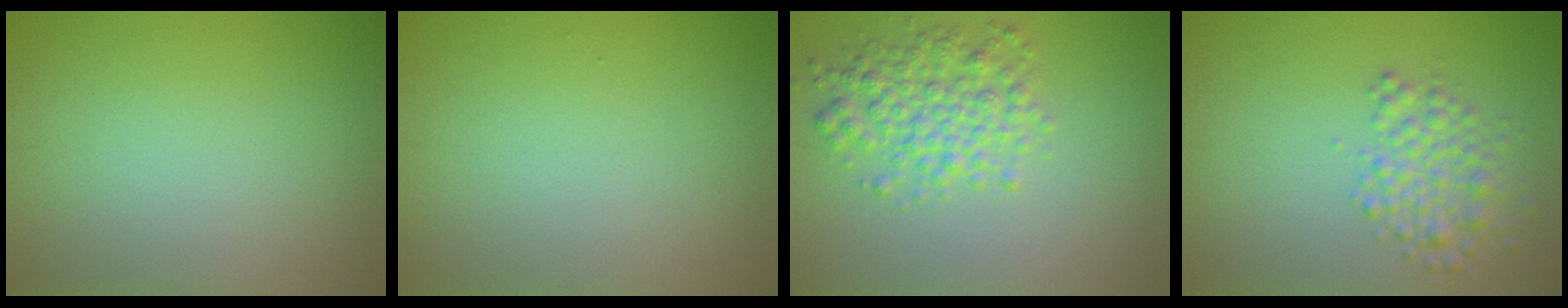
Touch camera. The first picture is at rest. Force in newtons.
{"total": 0.0}
{"total": 3.8, "press": 3.8, "slide": 0.1}
{"total": 2.9, "press": 2.9, "slide": 0.1}